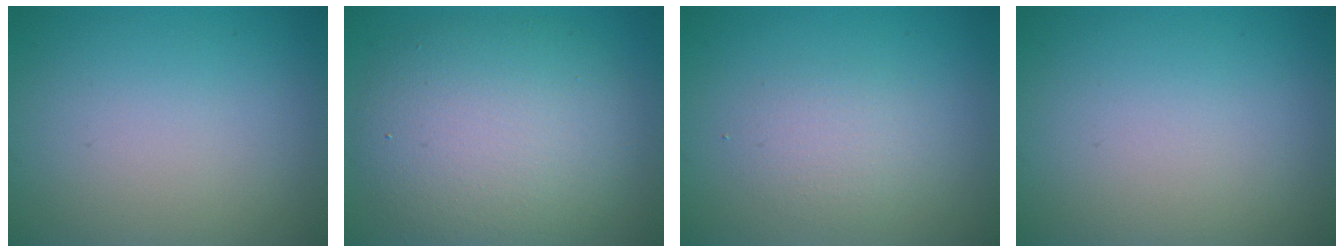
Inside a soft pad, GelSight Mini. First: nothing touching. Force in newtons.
{"total": 8.2, "press": 8.2, "slide": 0.5}
{"total": 1.9, "press": 1.9, "slide": 0.2}
{"total": 0.0}